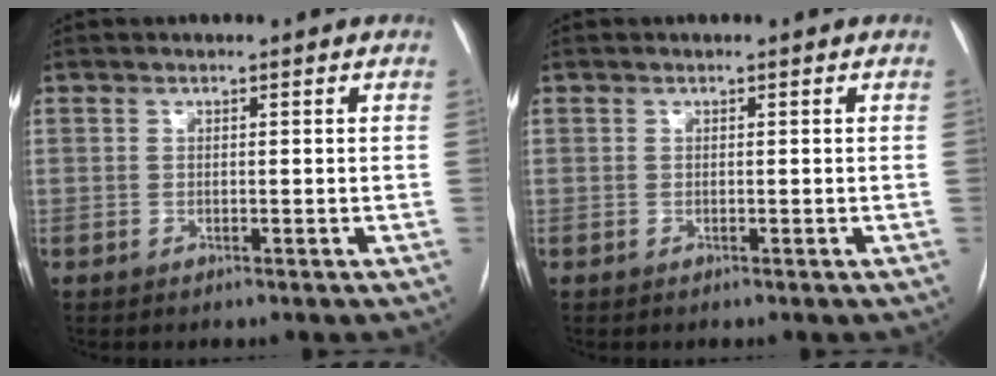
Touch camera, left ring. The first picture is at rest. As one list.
[{"total": 0.0}]